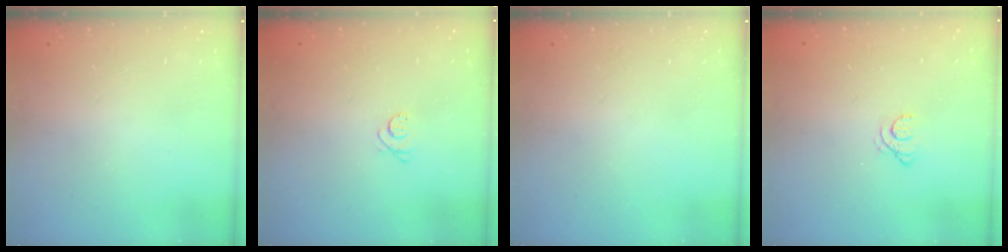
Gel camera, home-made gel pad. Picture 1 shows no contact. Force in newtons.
{"total": 2.3, "press": 2.3, "slide": 0.3}
{"total": 0.0}
{"total": 1.8, "press": 1.8, "slide": 0.2}